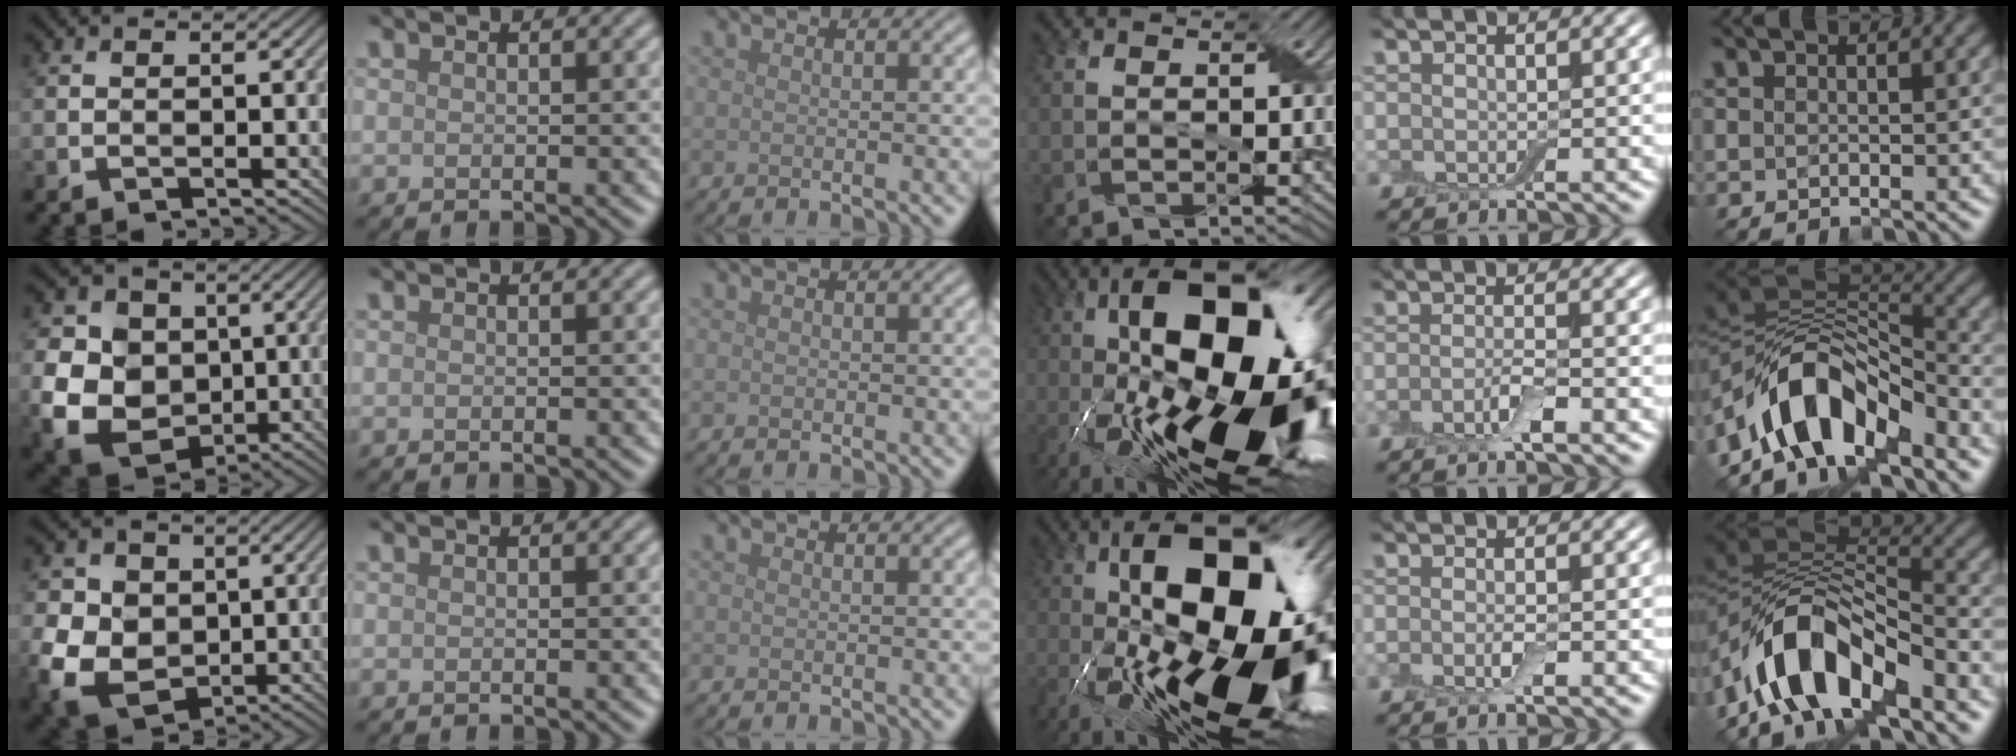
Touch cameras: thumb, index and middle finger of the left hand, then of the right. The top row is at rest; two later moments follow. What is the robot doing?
{"motion": "wrap", "object": "adhesive wrap"}